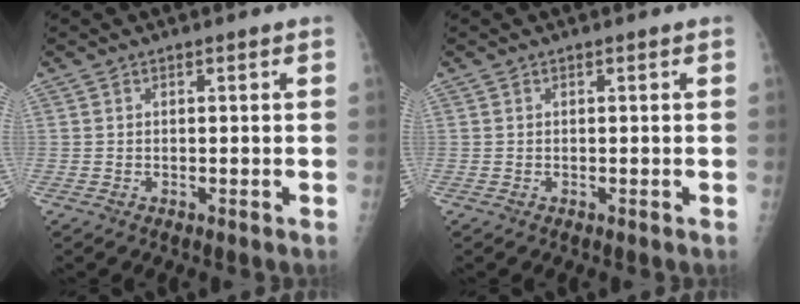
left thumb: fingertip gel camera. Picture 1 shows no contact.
{"total": 0.0}